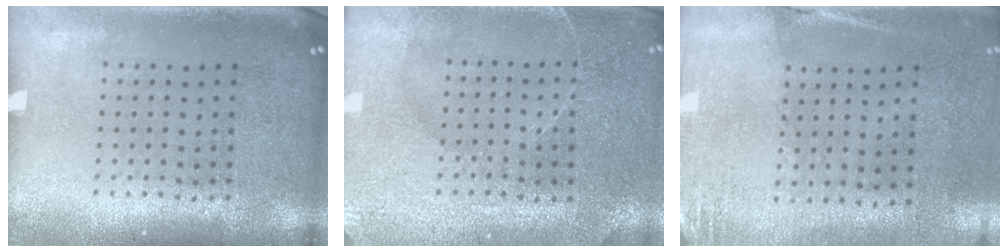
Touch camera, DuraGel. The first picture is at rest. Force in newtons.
{"total": 3.0, "press": 2.9, "slide": 0.3}
{"total": 2.6, "press": 2.3, "slide": 1.2}